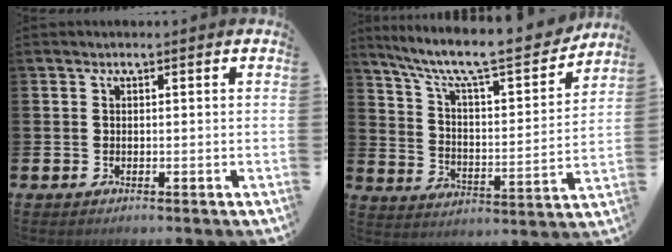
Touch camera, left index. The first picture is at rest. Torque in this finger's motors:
{"motor_torque": [0.06, -0.88, 0.83, 0.21]}